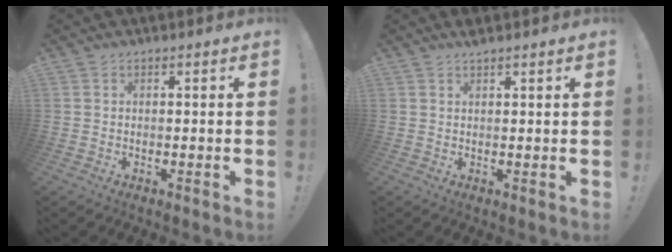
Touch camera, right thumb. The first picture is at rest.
{"total": 1.2, "force": [1.1, -0.2, 0.5], "torque": [-0.018, 0.000, 0.021]}